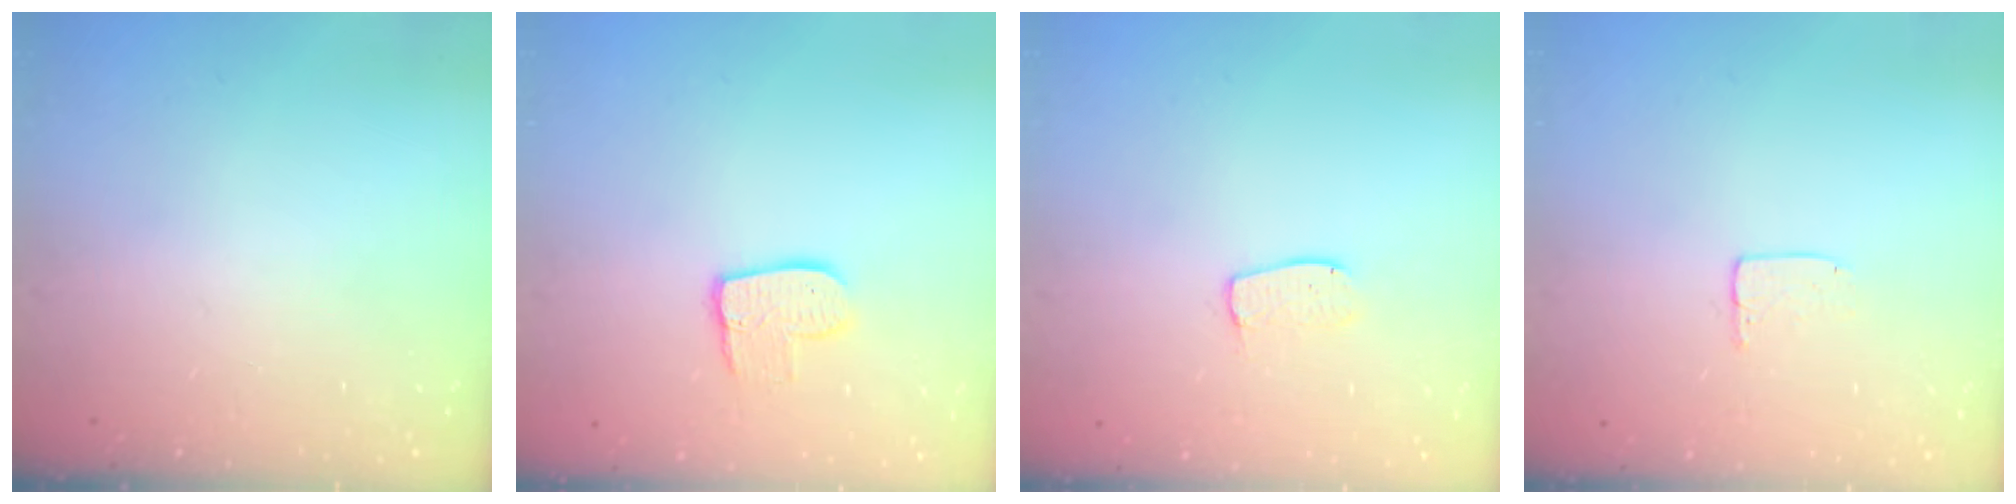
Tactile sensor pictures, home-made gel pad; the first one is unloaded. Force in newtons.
{"total": 8.9, "press": 8.8, "slide": 0.5}
{"total": 6.5, "press": 6.5, "slide": 0.5}
{"total": 5.2, "press": 5.2, "slide": 0.4}